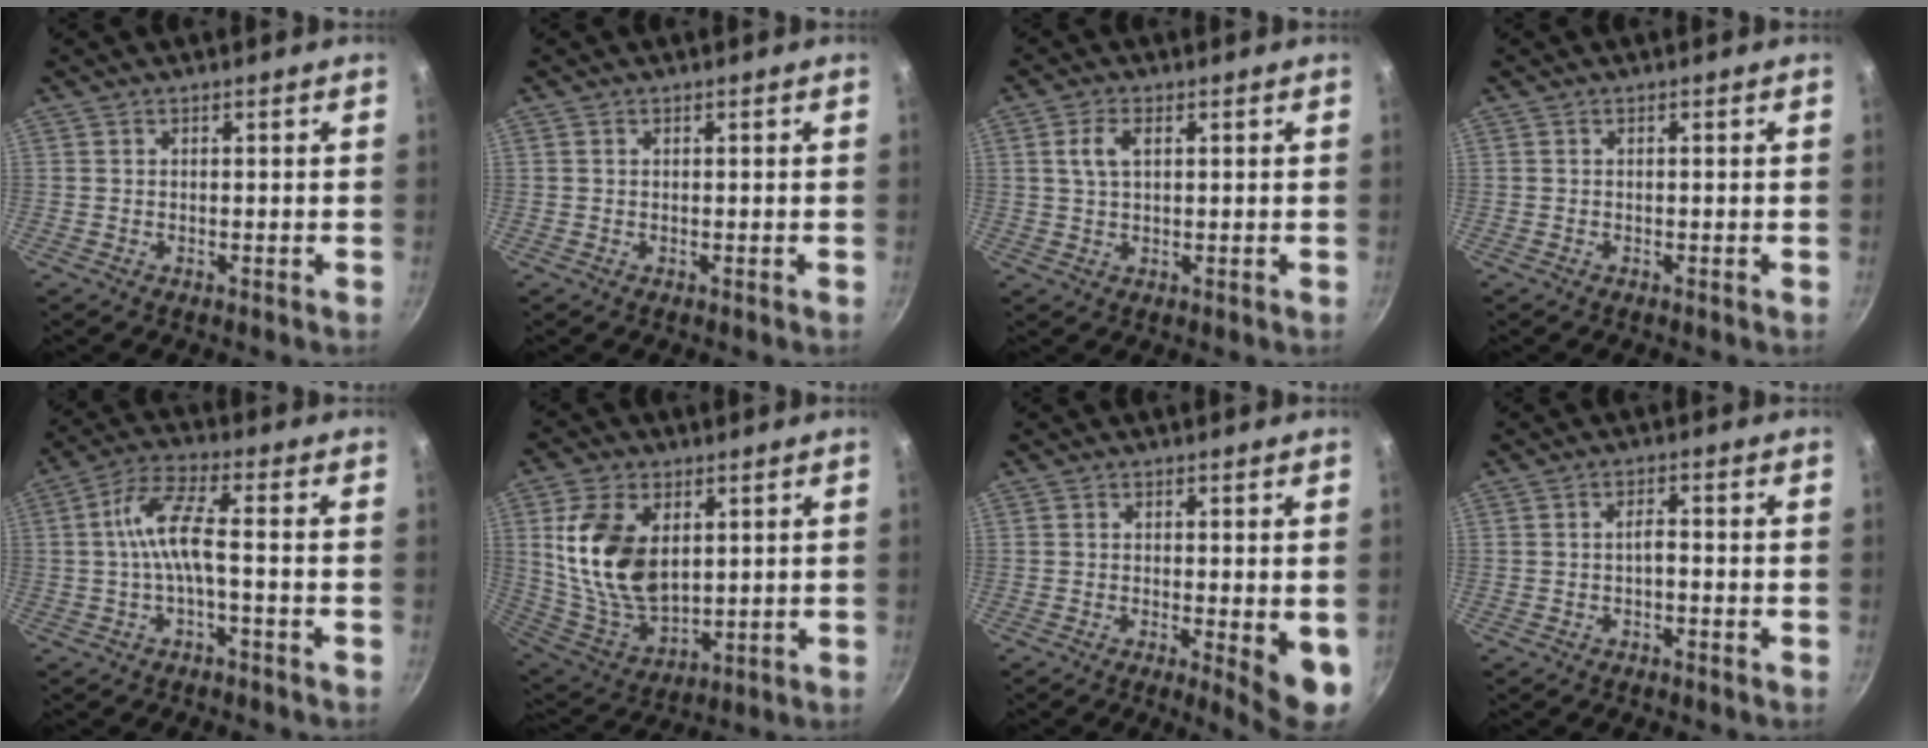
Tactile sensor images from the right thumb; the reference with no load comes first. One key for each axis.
{"total": 0.0}
{"total": 4.3, "fx": 1.2, "fy": 2.3, "fz": 3.4, "tx": -0.060, "ty": 0.005, "tz": 0.023}
{"total": 0.0}
{"total": 7.4, "fx": -1.5, "fy": 1.9, "fz": 7.0, "tx": -0.159, "ty": 0.030, "tz": -0.034}
{"total": 16.6, "fx": 3.9, "fy": 10.3, "fz": 12.5, "tx": -0.221, "ty": -0.028, "tz": 0.088}
{"total": 6.7, "fx": -0.9, "fy": 1.6, "fz": 6.4, "tx": -0.075, "ty": -0.011, "tz": -0.009}
{"total": 1.8, "fx": -0.9, "fy": 0.6, "fz": 1.4, "tx": -0.022, "ty": 0.012, "tz": -0.017}